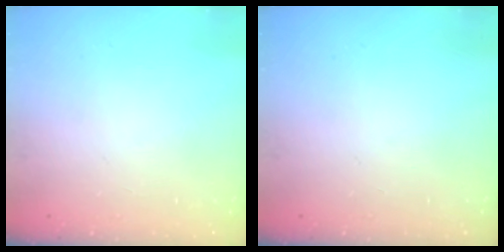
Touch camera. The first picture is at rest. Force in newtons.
{"total": 0.0}